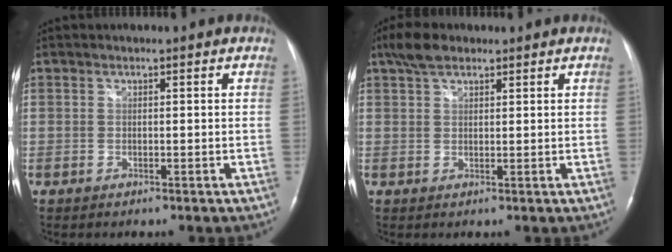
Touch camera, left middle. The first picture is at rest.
{"total": 4.2, "force": [3.0, 1.8, 2.2], "torque": [-0.054, 0.016, 0.059]}